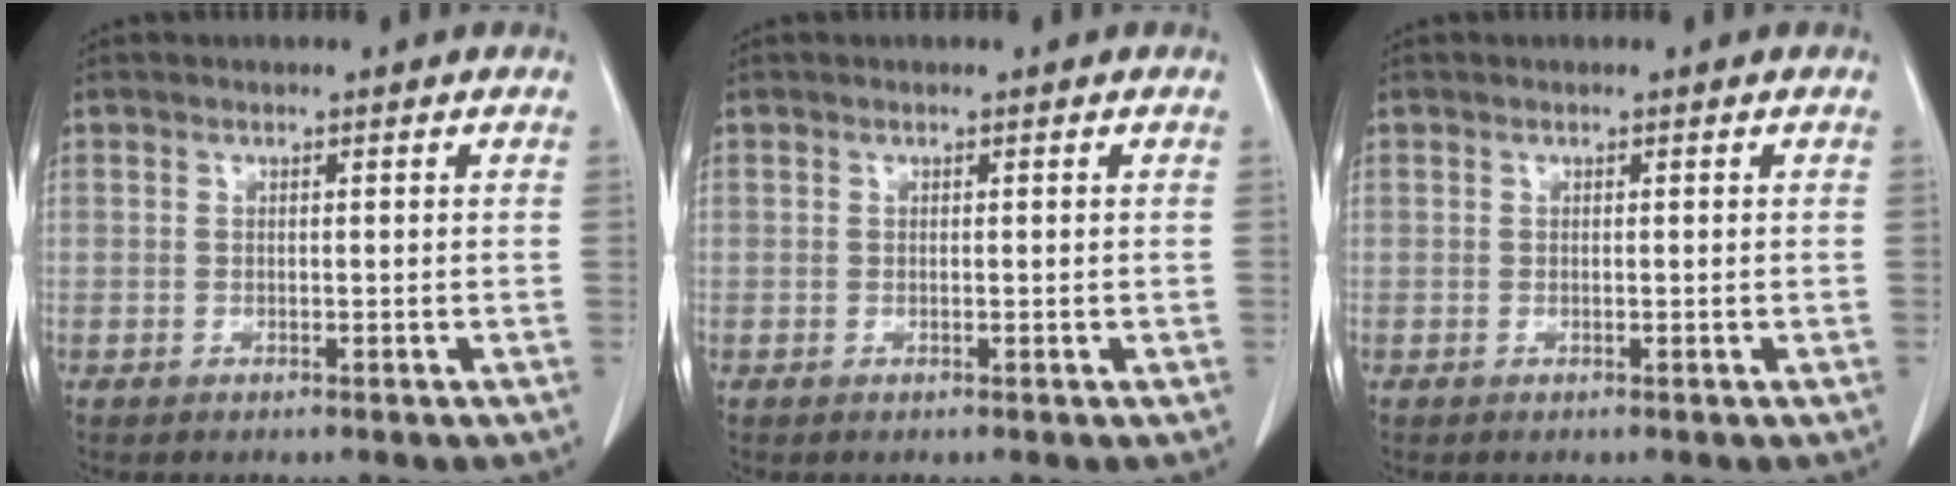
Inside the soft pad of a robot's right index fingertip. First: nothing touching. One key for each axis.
{"total": 0.0}
{"total": 0.0}